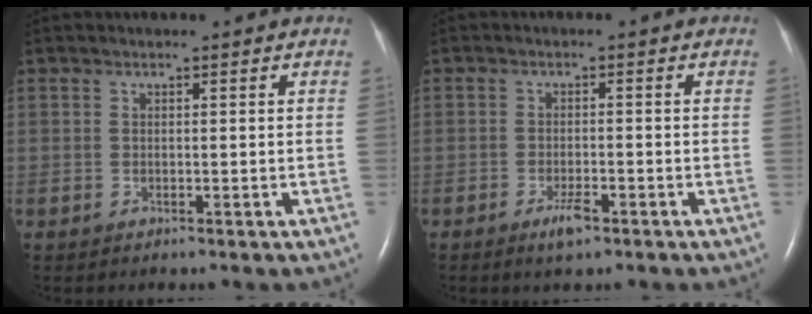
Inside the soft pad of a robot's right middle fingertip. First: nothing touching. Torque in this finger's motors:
{"motor_torque": [0.67, -0.41, 0.03, 0.02]}